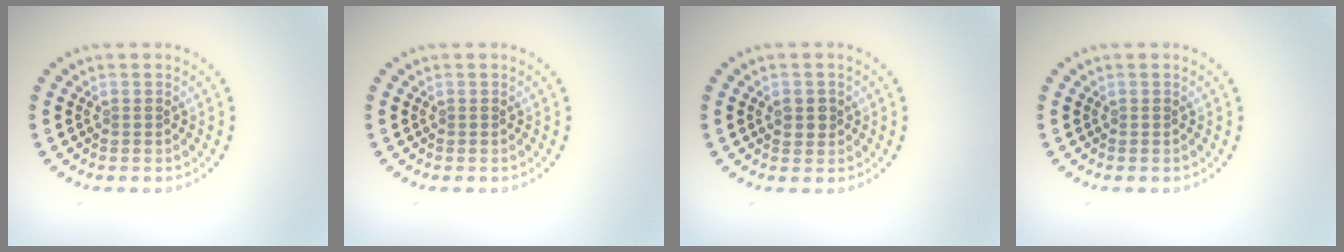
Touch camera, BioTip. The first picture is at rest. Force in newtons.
{"total": 0.0}
{"total": 1.6, "press": 1.6, "slide": 0.3}
{"total": 0.0}